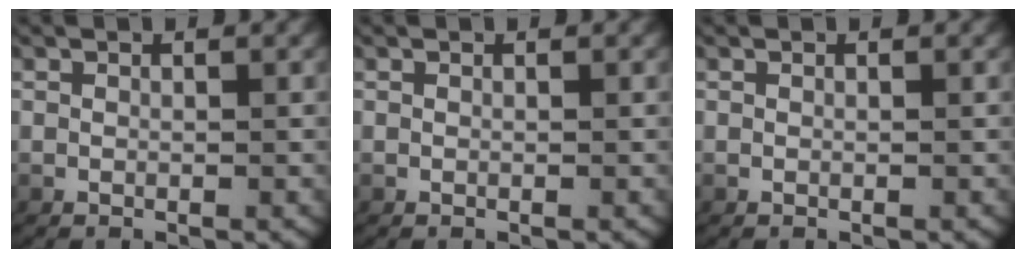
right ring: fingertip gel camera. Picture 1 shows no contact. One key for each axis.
{"total": 0.0}
{"total": 0.0}